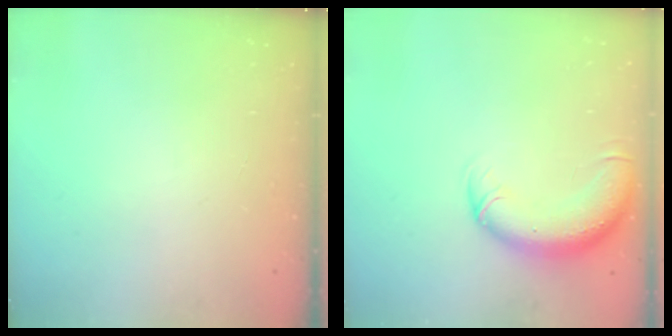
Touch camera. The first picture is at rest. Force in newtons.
{"total": 11.2, "press": 10.8, "slide": 2.9}